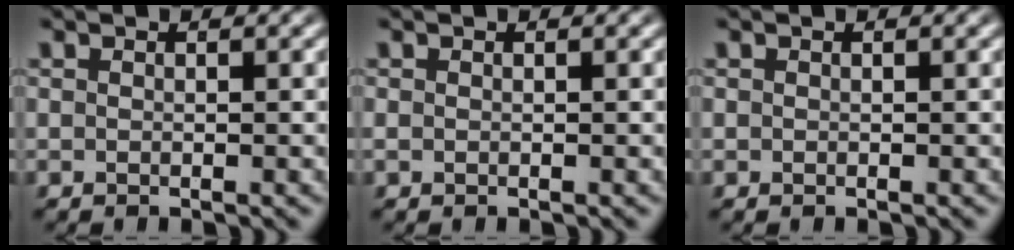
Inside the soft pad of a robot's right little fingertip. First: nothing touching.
{"total": 0.6, "force": [-0.3, 0.5, 0.1], "torque": [-0.008, -0.008, -0.002]}
{"total": 0.0}